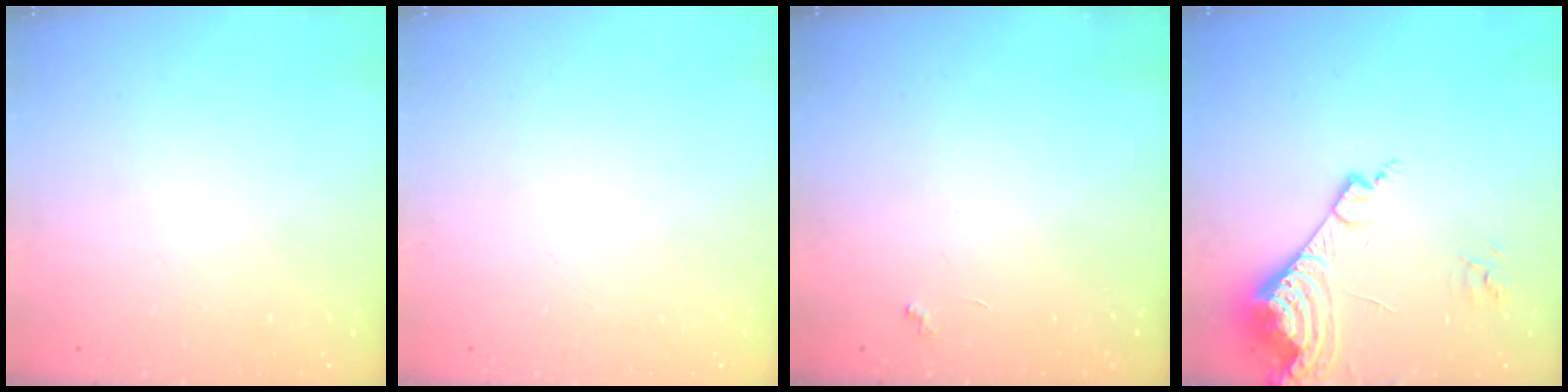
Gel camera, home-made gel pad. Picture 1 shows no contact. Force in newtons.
{"total": 0.0}
{"total": 2.3, "press": 2.3, "slide": 0.4}
{"total": 14.7, "press": 14.7, "slide": 1.4}